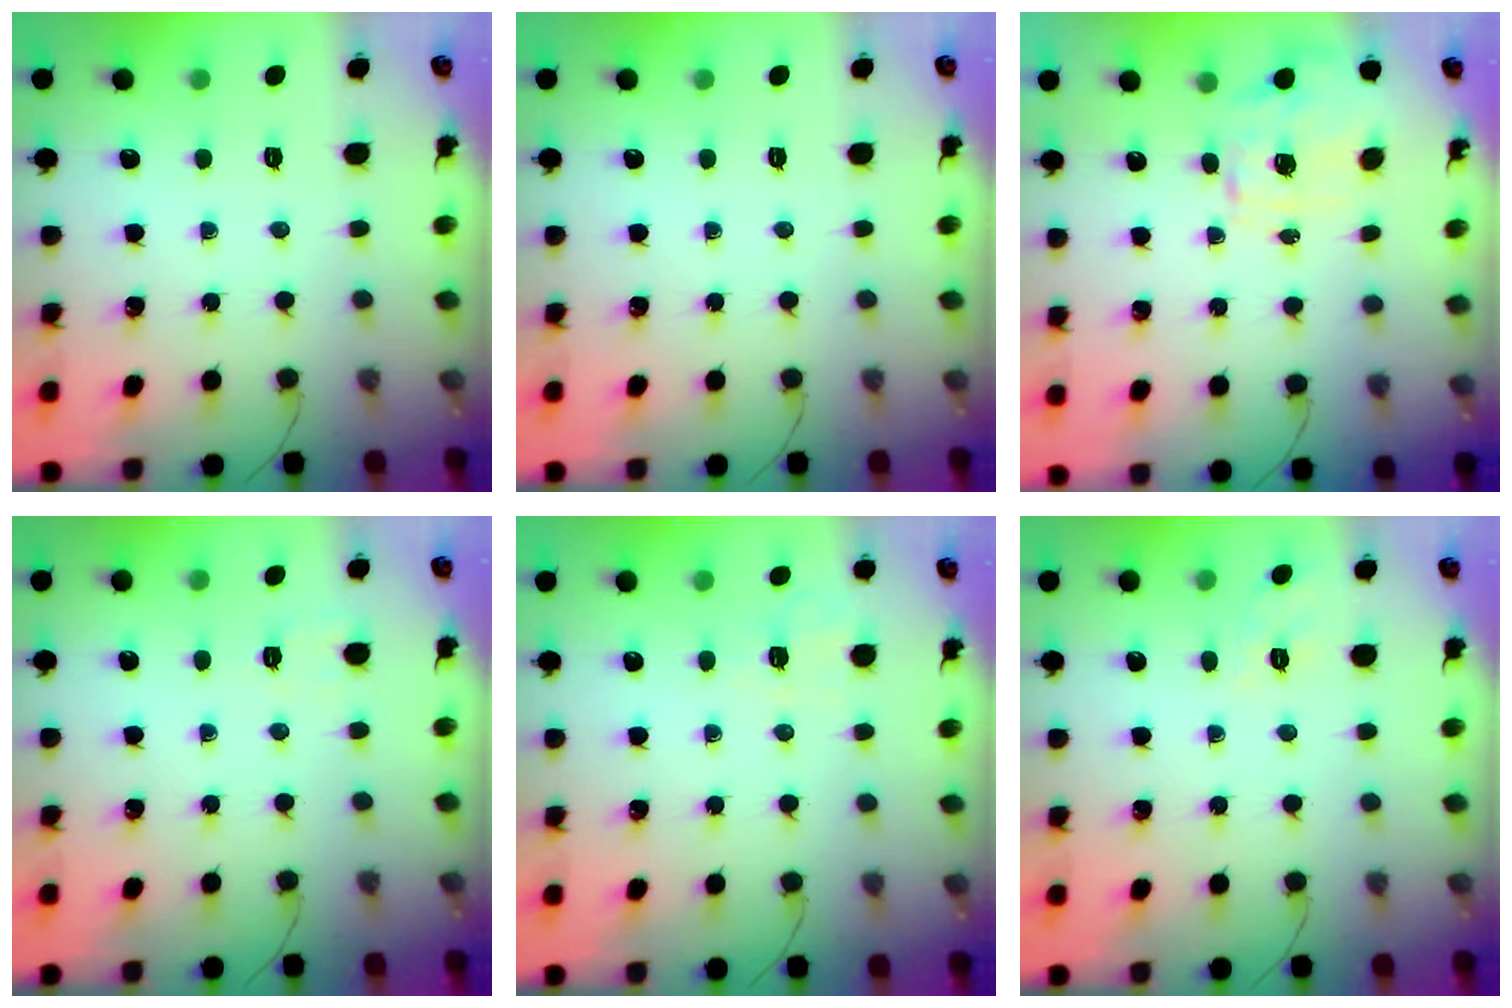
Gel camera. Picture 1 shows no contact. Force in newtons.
{"total": 0.0}
{"total": 1.8, "press": 1.7, "slide": 0.5}
{"total": 2.1, "press": 1.4, "slide": 1.6}
{"total": 2.0, "press": 0.8, "slide": 1.8}
{"total": 1.8, "press": 0.5, "slide": 1.7}